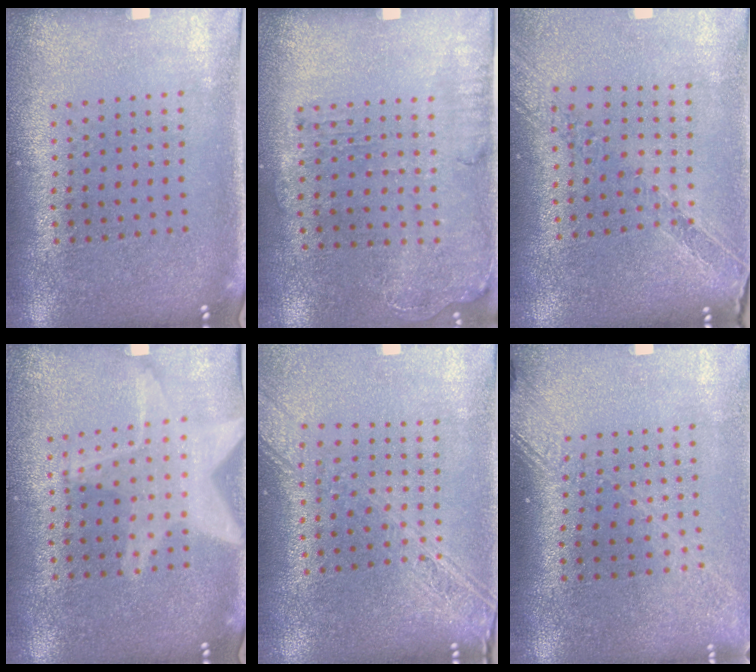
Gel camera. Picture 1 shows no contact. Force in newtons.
{"total": 1.4, "press": 1.2, "slide": 0.7}
{"total": 1.2, "press": 1.2, "slide": 0.2}
{"total": 2.1, "press": 2.1, "slide": 0.2}
{"total": 2.1, "press": 1.8, "slide": 1.1}
{"total": 1.8, "press": 1.4, "slide": 1.0}